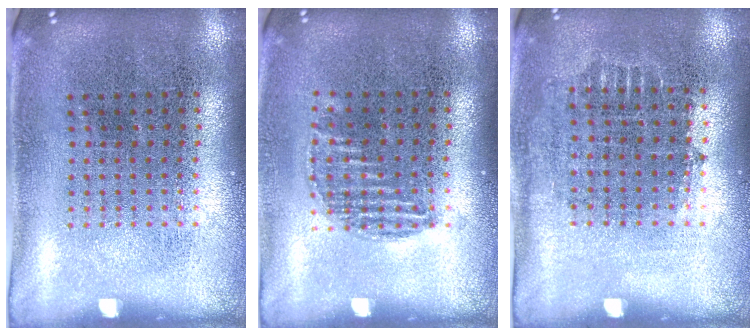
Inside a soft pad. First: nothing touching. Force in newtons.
{"total": 0.9, "press": 0.7, "slide": 0.5}
{"total": 0.7, "press": 0.7, "slide": 0.3}